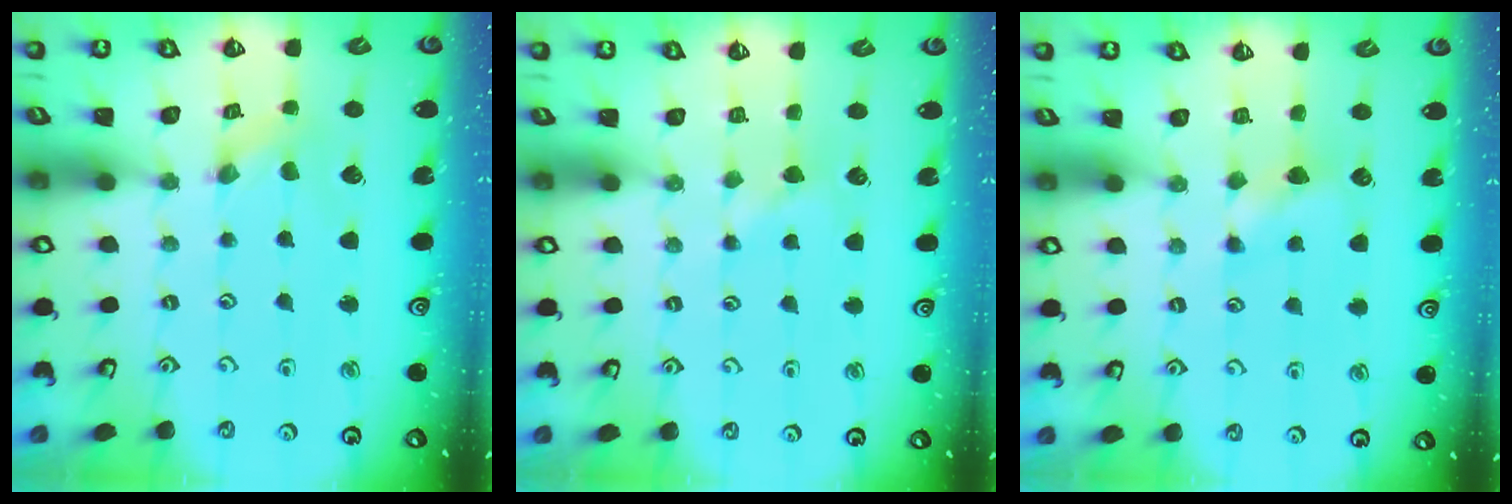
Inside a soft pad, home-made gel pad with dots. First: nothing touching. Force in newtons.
{"total": 2.9, "press": 2.9, "slide": 0.4}
{"total": 4.6, "press": 4.5, "slide": 0.8}